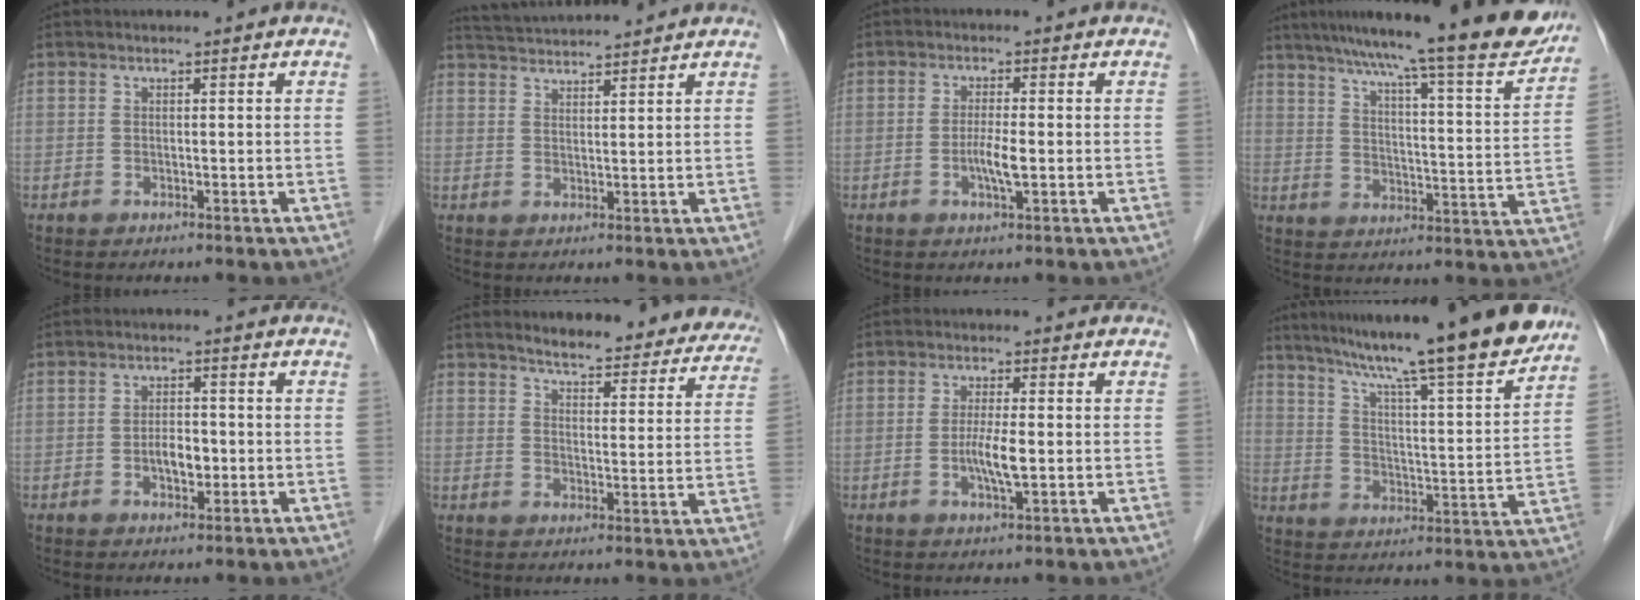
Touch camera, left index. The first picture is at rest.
{"total": 7.4, "force": [7.2, -0.4, 1.5], "torque": [-0.035, 0.033, 0.115]}
{"total": 3.4, "force": [-0.7, 0.2, 3.3], "torque": [-0.067, -0.004, -0.014]}
{"total": 22.1, "force": [19.0, 0.8, 11.3], "torque": [-0.171, -0.029, 0.253]}
{"total": 3.5, "force": [-0.9, 1.8, 2.9], "torque": [-0.052, 0.003, -0.013]}
{"total": 19.5, "force": [17.8, 4.5, 6.4], "torque": [-0.061, -0.026, 0.204]}
{"total": 4.3, "force": [-0.6, 0.3, 4.2], "torque": [-0.084, -0.007, -0.012]}
{"total": 20.5, "force": [17.4, -0.4, 10.9], "torque": [-0.170, -0.015, 0.254]}